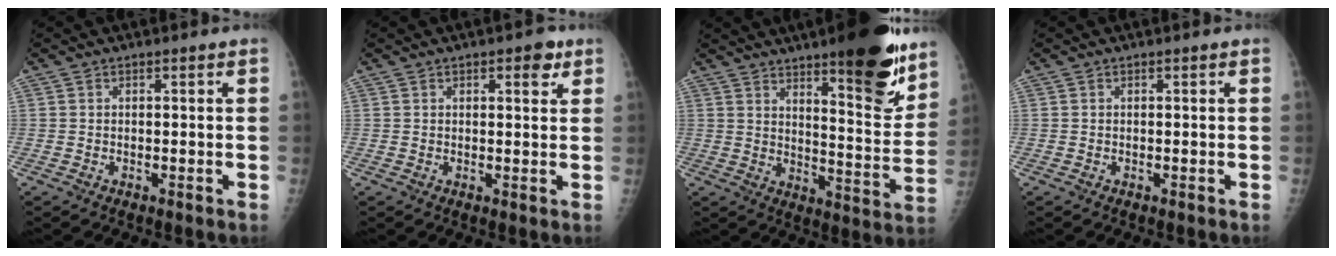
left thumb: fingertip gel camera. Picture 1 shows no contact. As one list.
[{"total": 3.6, "force": [1.9, 1.6, 2.6], "torque": [-0.020, -0.005, 0.020]}, {"total": 17.9, "force": [11.8, 4.2, 12.8], "torque": [-0.139, -0.080, 0.176]}, {"total": 0.0}]